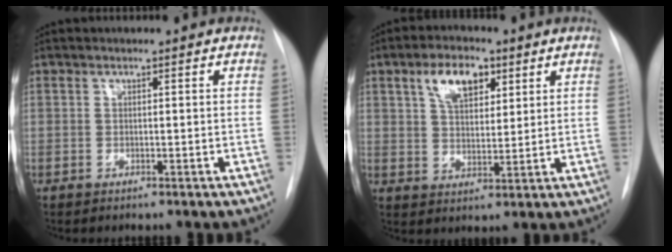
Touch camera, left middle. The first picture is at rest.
{"total": 7.4, "force": [3.7, 3.8, 5.1], "torque": [-0.095, 0.013, 0.069]}